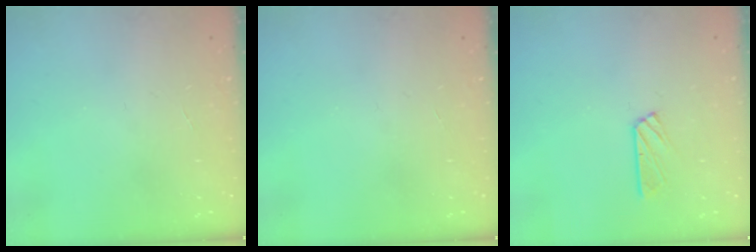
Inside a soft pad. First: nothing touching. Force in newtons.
{"total": 0.0}
{"total": 6.1, "press": 6.1, "slide": 0.3}